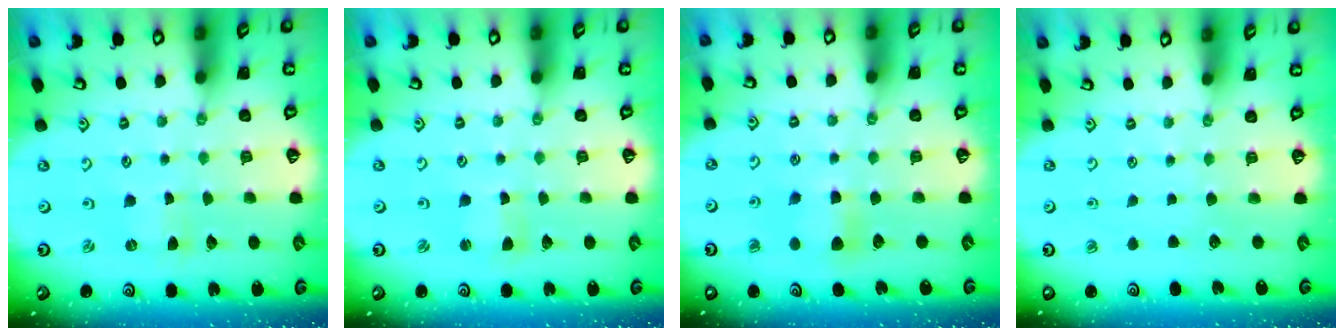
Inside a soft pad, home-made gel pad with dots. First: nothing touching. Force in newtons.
{"total": 1.7, "press": 1.7, "slide": 0.3}
{"total": 6.4, "press": 6.4, "slide": 0.7}
{"total": 0.0}